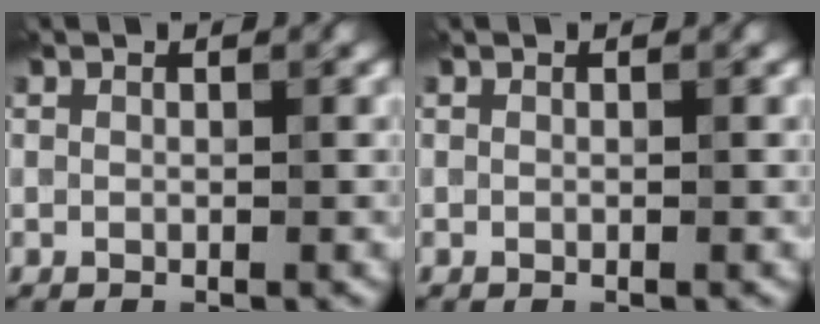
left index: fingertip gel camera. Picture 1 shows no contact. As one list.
[{"total": 0.0}]